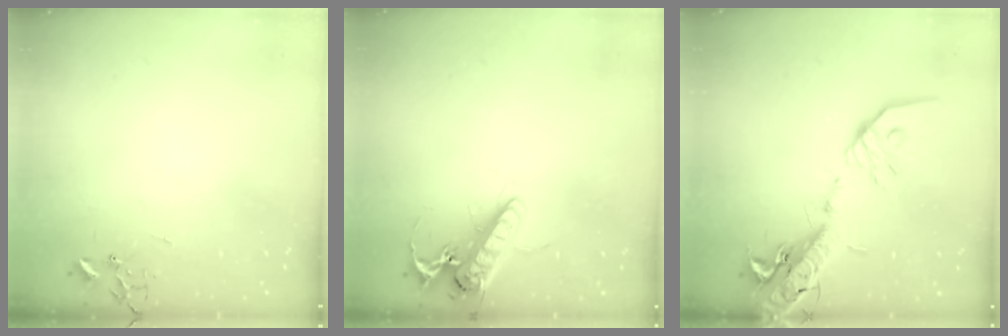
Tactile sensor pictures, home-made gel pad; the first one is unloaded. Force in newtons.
{"total": 14.6, "press": 14.4, "slide": 2.6}
{"total": 21.0, "press": 20.6, "slide": 4.1}